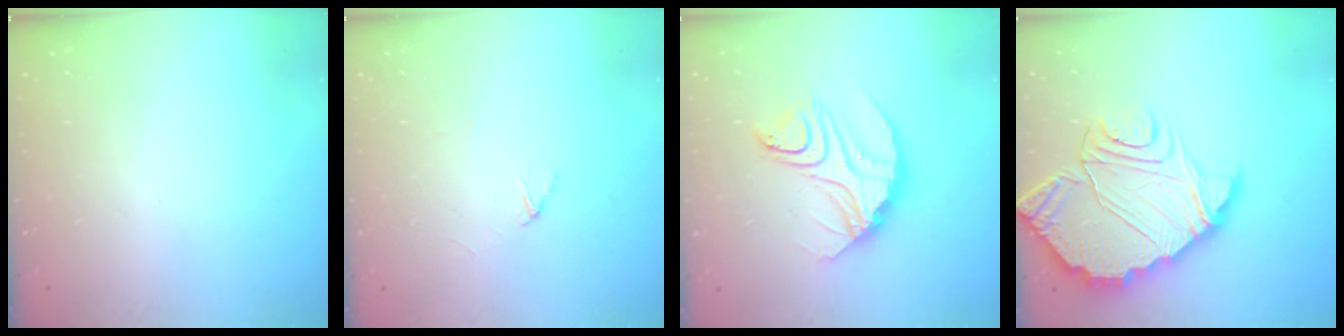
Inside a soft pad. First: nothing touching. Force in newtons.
{"total": 2.6, "press": 2.6, "slide": 0.2}
{"total": 12.5, "press": 12.4, "slide": 1.0}
{"total": 13.1, "press": 13.1, "slide": 1.0}